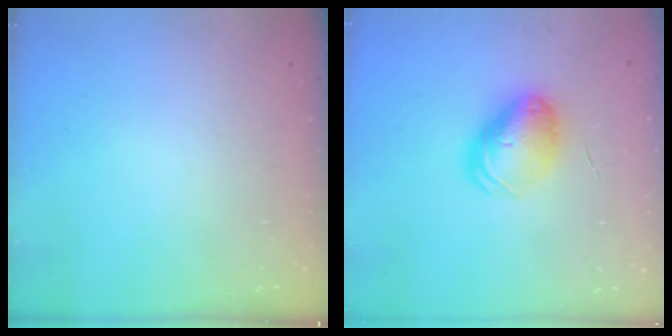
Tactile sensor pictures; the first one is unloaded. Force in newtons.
{"total": 10.7, "press": 10.4, "slide": 2.3}